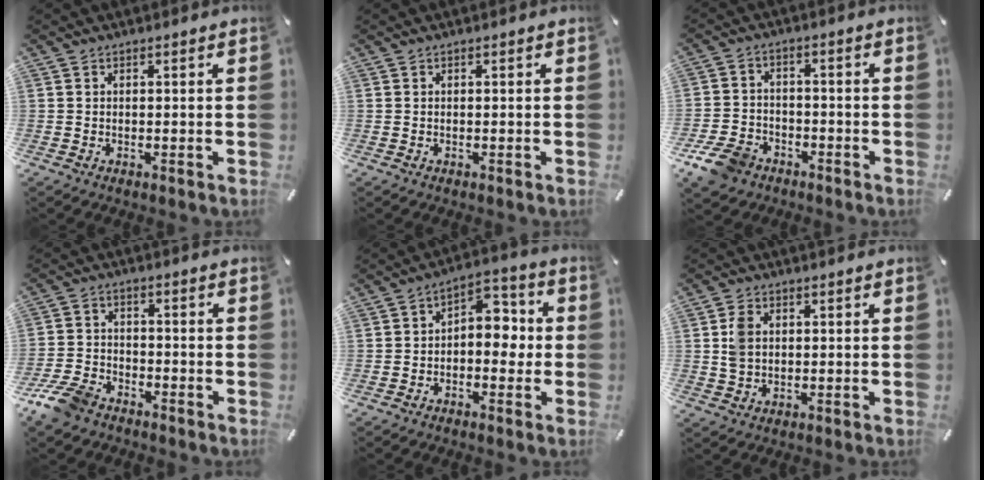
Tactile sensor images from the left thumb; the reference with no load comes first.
{"total": 0.0}
{"total": 8.3, "force": [-5.2, 5.6, 3.1], "torque": [-0.068, 0.033, -0.099]}
{"total": 8.1, "force": [-6.2, 4.0, 3.3], "torque": [-0.075, 0.028, -0.122]}
{"total": 7.0, "force": [-0.7, 4.8, 5.1], "torque": [-0.063, -0.001, -0.021]}
{"total": 4.9, "force": [0.7, 3.8, 3.1], "torque": [-0.070, 0.007, 0.013]}